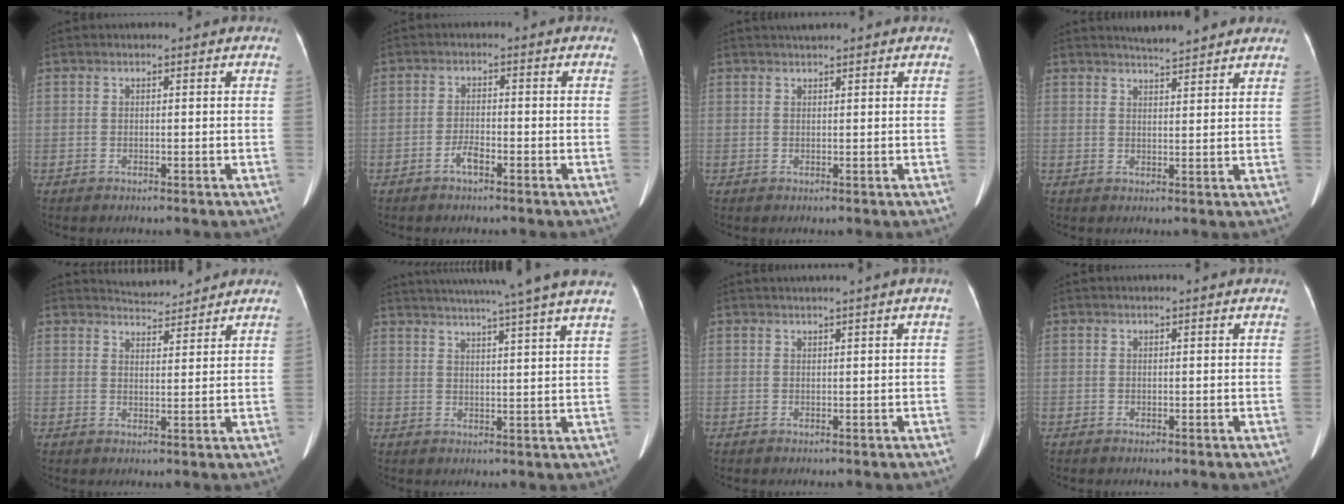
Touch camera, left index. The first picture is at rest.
{"total": 2.3, "force": [-1.5, 0.5, 1.6], "torque": [-0.032, 0.001, -0.029]}
{"total": 1.5, "force": [1.4, 0.0, 0.7], "torque": [-0.010, 0.012, 0.026]}
{"total": 5.9, "force": [5.5, 0.3, 2.1], "torque": [-0.039, 0.012, 0.074]}
{"total": 4.9, "force": [4.9, 0.6, 0.1], "torque": [-0.010, 0.009, 0.072]}
{"total": 18.3, "force": [15.8, -1.9, 9.1], "torque": [-0.152, -0.012, 0.204]}
{"total": 2.0, "force": [1.4, -0.7, 1.3], "torque": [-0.017, 0.003, 0.029]}
{"total": 0.0}